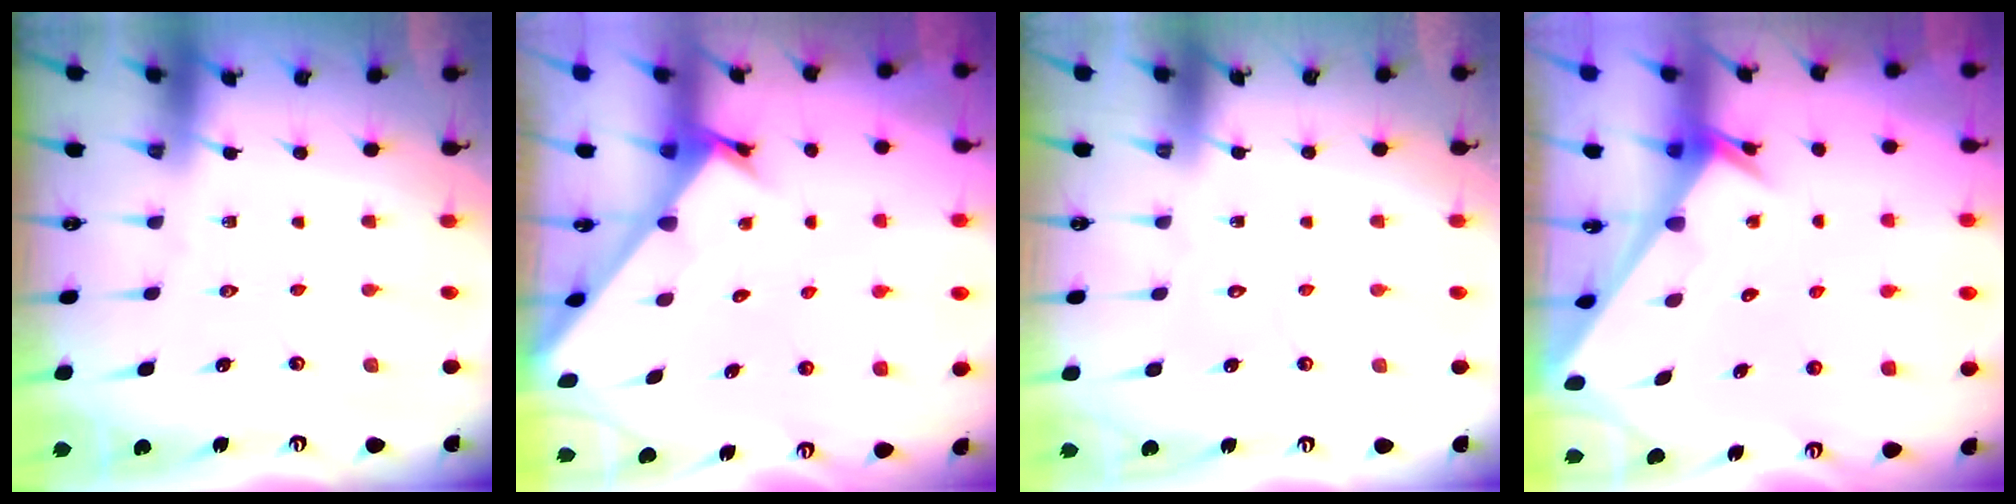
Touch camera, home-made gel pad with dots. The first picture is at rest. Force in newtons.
{"total": 2.3, "press": 2.3, "slide": 0.2}
{"total": 1.6, "press": 1.6, "slide": 0.1}
{"total": 3.3, "press": 3.3, "slide": 0.3}